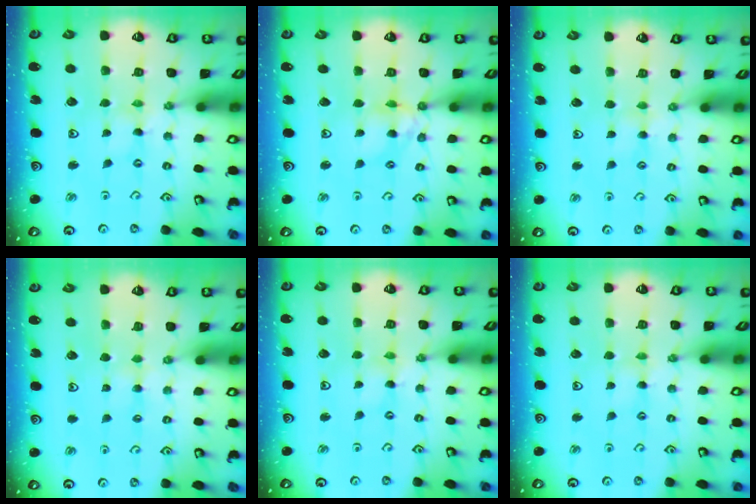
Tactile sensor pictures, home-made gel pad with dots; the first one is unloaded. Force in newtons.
{"total": 7.7, "press": 7.6, "slide": 0.8}
{"total": 2.8, "press": 2.8, "slide": 0.4}
{"total": 2.9, "press": 2.8, "slide": 0.5}
{"total": 0.0}
{"total": 2.9, "press": 2.9, "slide": 0.3}